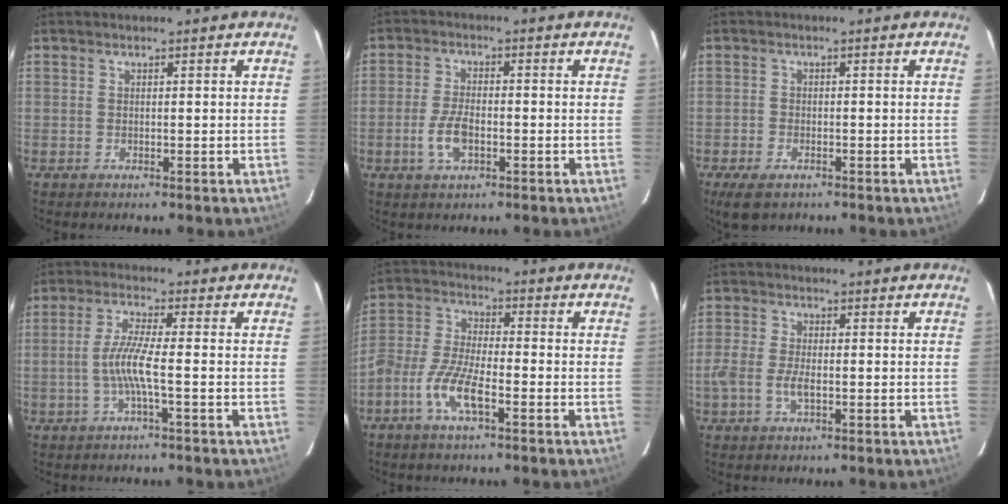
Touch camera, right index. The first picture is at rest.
{"total": 5.8, "force": [-2.0, 2.7, 4.8], "torque": [-0.104, -0.001, -0.037]}
{"total": 5.0, "force": [-3.2, 2.7, 2.8], "torque": [-0.072, -0.014, -0.057]}
{"total": 5.7, "force": [-1.6, -0.3, 5.4], "torque": [-0.116, 0.000, -0.030]}
{"total": 9.1, "force": [-4.5, 2.8, 7.4], "torque": [-0.163, 0.003, -0.096]}
{"total": 4.8, "force": [-1.6, 2.2, 3.9], "torque": [-0.086, -0.002, -0.032]}